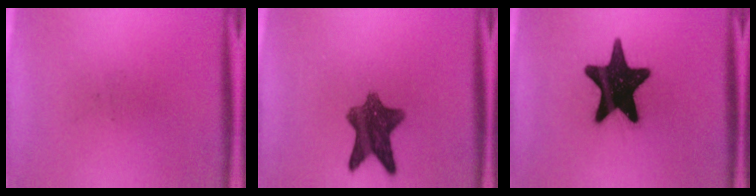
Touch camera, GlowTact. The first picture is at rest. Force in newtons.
{"total": 9.5}
{"total": 19.1}